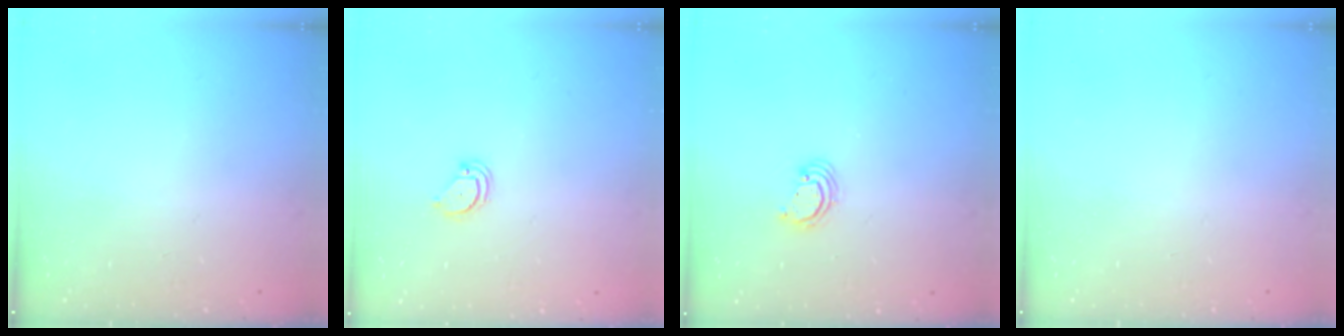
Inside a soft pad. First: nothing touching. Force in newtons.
{"total": 2.6, "press": 2.6, "slide": 0.2}
{"total": 2.4, "press": 2.4, "slide": 0.1}
{"total": 0.0}